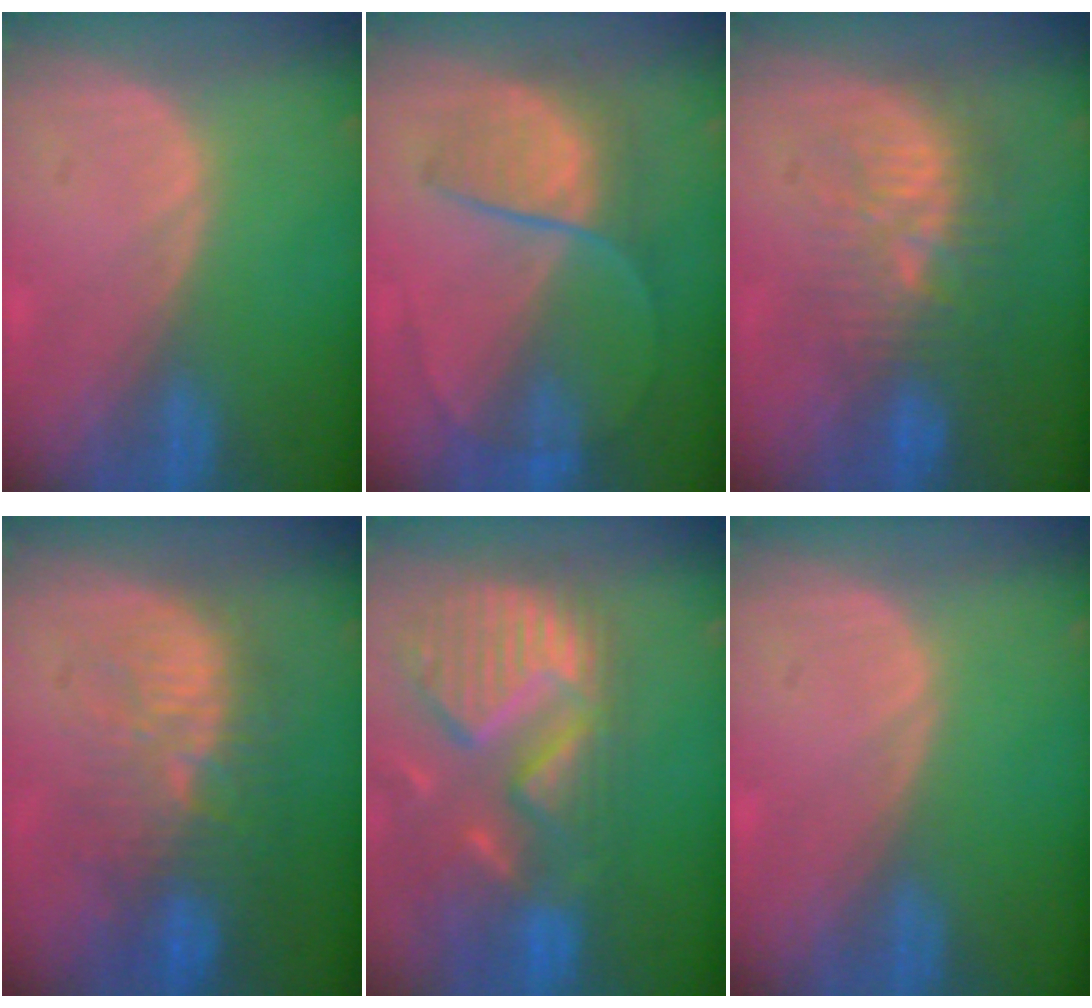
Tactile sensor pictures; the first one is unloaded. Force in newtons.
{"total": 7.0, "press": 6.6, "slide": 2.2}
{"total": 9.3, "press": 8.9, "slide": 2.5}
{"total": 10.7, "press": 9.6, "slide": 4.8}
{"total": 13.7, "press": 11.6, "slide": 7.4}
{"total": 0.0}